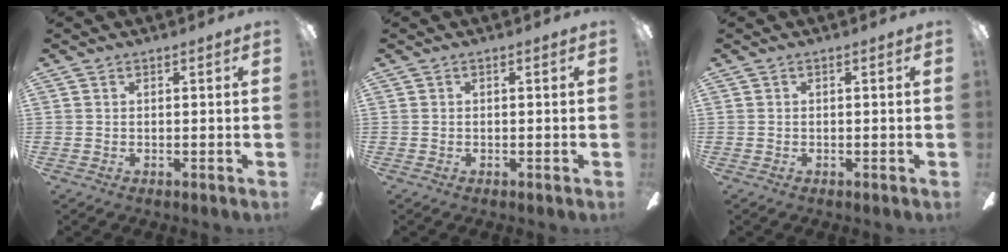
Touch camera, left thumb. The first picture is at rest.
{"total": 0.0}
{"total": 0.0}